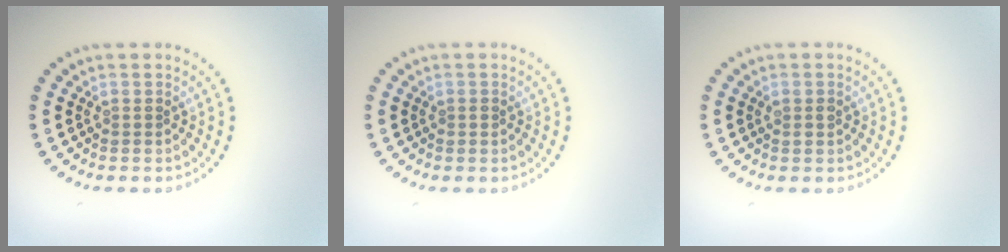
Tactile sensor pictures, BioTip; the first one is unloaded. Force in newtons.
{"total": 0.5, "press": 0.5, "slide": 0.1}
{"total": 0.8, "press": 0.8, "slide": 0.3}